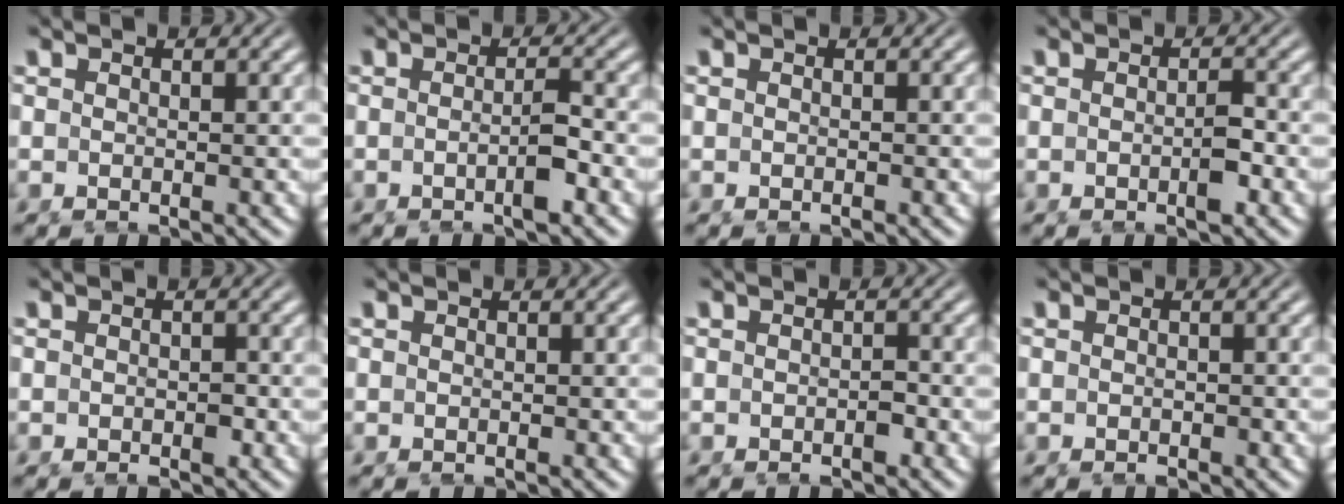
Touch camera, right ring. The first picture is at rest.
{"total": 2.2, "force": [-1.0, -0.2, 1.9], "torque": [-0.023, 0.001, -0.020]}
{"total": 0.0}
{"total": 1.5, "force": [-0.6, 0.2, 1.4], "torque": [-0.018, 0.002, -0.012]}
{"total": 1.0, "force": [-0.6, 0.4, 0.6], "torque": [-0.011, -0.010, -0.007]}
{"total": 0.0}
{"total": 0.9, "force": [-0.8, 0.1, 0.4], "torque": [-0.007, -0.007, -0.009]}
{"total": 0.6, "force": [-0.5, 0.1, 0.3], "torque": [-0.005, -0.006, -0.006]}